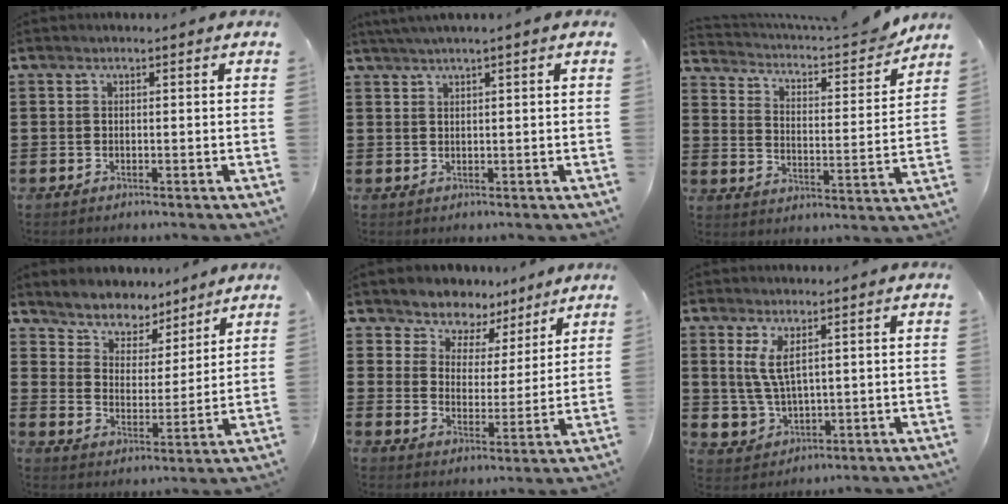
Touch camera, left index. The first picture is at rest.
{"total": 1.4, "force": [0.9, -0.3, 1.0], "torque": [-0.018, -0.001, 0.017]}
{"total": 3.9, "force": [3.6, 0.6, 1.5], "torque": [-0.052, -0.026, 0.053]}
{"total": 5.5, "force": [5.3, 1.6, -0.2], "torque": [-0.031, -0.037, 0.093]}
{"total": 5.6, "force": [5.0, 2.5, -0.5], "torque": [-0.027, -0.029, 0.090]}
{"total": 4.9, "force": [1.9, 2.5, 3.8], "torque": [-0.089, 0.003, 0.032]}